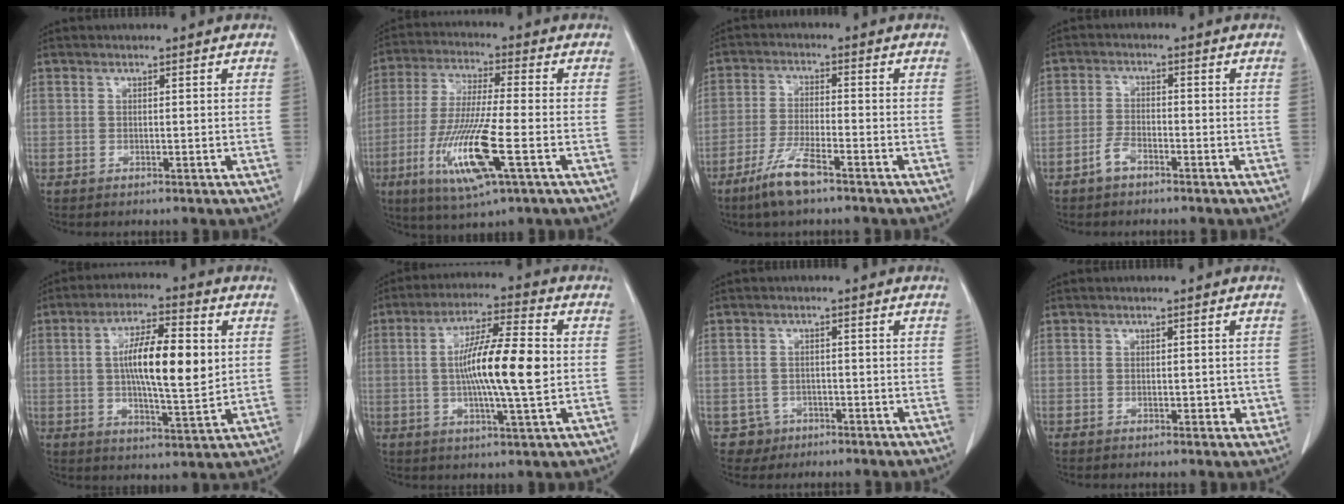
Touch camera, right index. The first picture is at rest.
{"total": 13.6, "force": [-4.7, 0.9, 12.8], "torque": [-0.266, -0.026, -0.084]}
{"total": 6.9, "force": [-4.7, 0.8, 5.0], "torque": [-0.108, -0.012, -0.089]}
{"total": 2.9, "force": [-2.1, 1.3, 1.5], "torque": [-0.030, 0.004, -0.039]}
{"total": 12.6, "force": [1.6, 2.9, 12.2], "torque": [-0.214, 0.005, 0.024]}
{"total": 13.0, "force": [0.0, 1.1, 12.9], "torque": [-0.229, 0.003, -0.004]}
{"total": 3.0, "force": [-1.5, 2.6, -0.4], "torque": [0.012, 0.014, -0.023]}
{"total": 2.2, "force": [-0.4, 1.2, 1.8], "torque": [-0.022, 0.001, 0.001]}